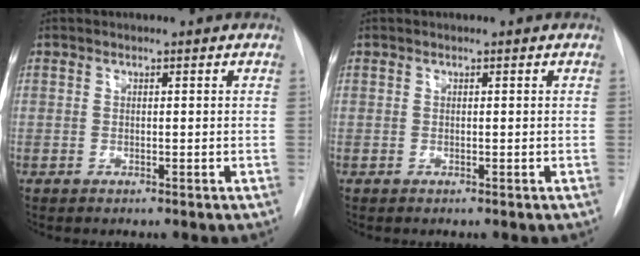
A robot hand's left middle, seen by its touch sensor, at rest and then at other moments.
{"total": 0.0}